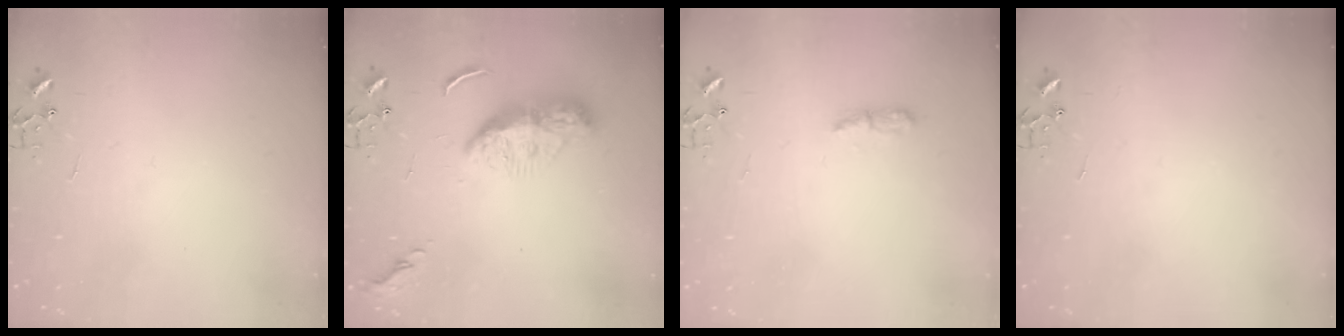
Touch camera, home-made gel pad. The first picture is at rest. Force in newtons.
{"total": 11.4, "press": 11.3, "slide": 0.9}
{"total": 6.1, "press": 6.1, "slide": 0.5}
{"total": 0.0}